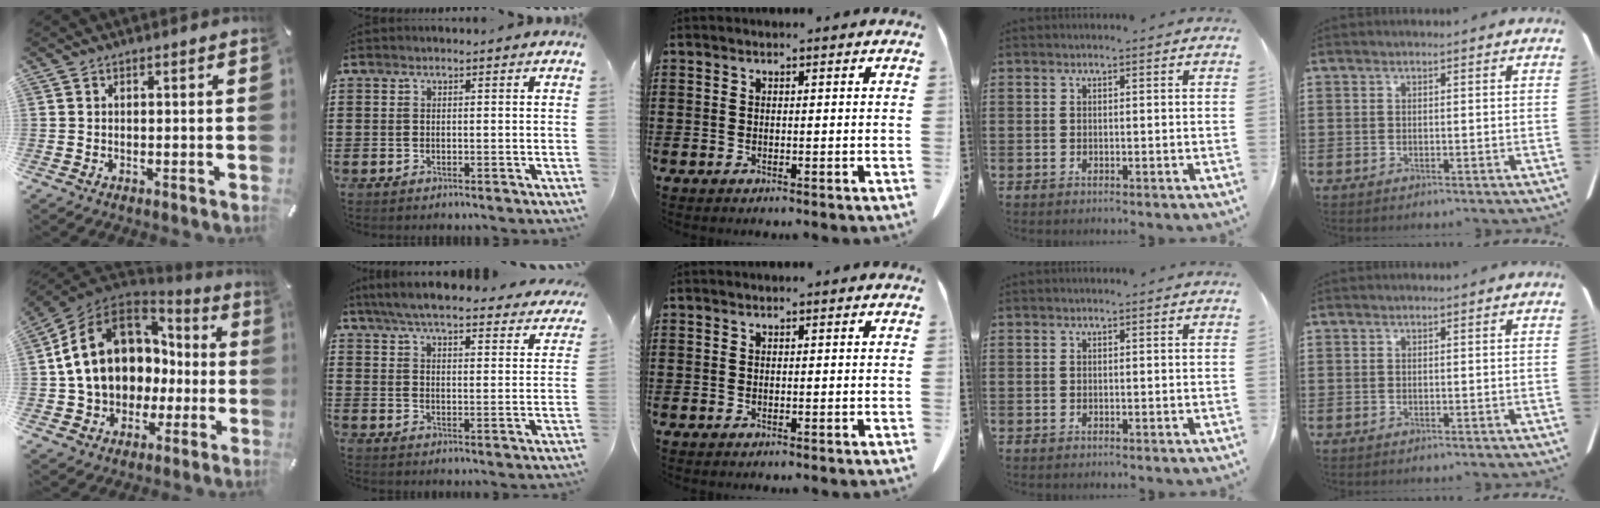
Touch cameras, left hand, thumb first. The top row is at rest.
{"thumb": {"total": 17.4, "force": [1.8, 14.5, 9.4], "torque": [-0.193, 0.005, 0.040]}, "index": {"total": 6.3, "force": [5.9, 0.1, 2.2], "torque": [-0.067, -0.036, 0.103]}}